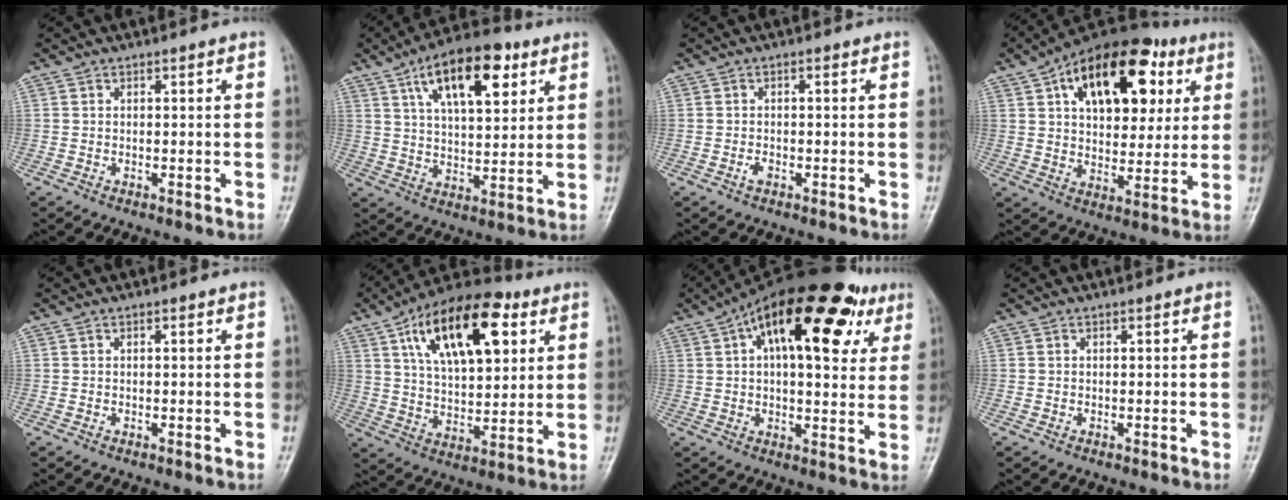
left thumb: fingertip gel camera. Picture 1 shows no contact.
{"total": 16.0, "force": [7.4, 7.2, 12.2], "torque": [-0.166, -0.016, 0.120]}
{"total": 1.4, "force": [-0.6, 0.8, 1.0], "torque": [-0.014, 0.002, -0.012]}
{"total": 22.2, "force": [8.5, 12.6, 16.1], "torque": [-0.203, 0.000, 0.128]}
{"total": 0.0}
{"total": 20.5, "force": [8.4, 9.9, 15.8], "torque": [-0.224, -0.014, 0.138]}
{"total": 24.0, "force": [10.2, 10.9, 18.8], "torque": [-0.260, 0.021, 0.146]}
{"total": 0.0}